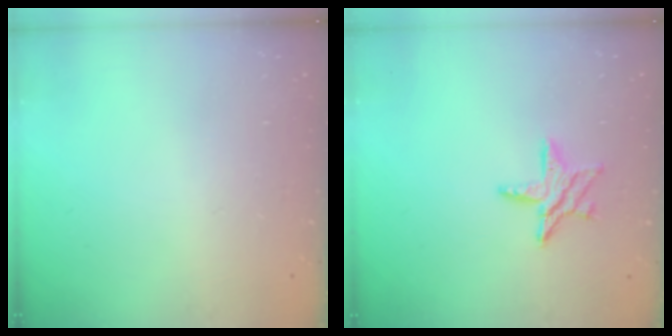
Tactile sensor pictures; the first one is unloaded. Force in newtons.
{"total": 8.7, "press": 8.7, "slide": 0.6}